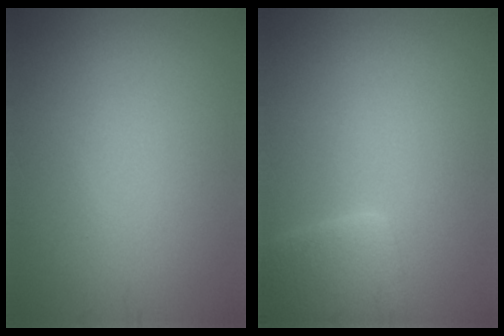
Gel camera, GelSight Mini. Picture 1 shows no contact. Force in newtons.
{"total": 4.1, "press": 4.1, "slide": 0.4}